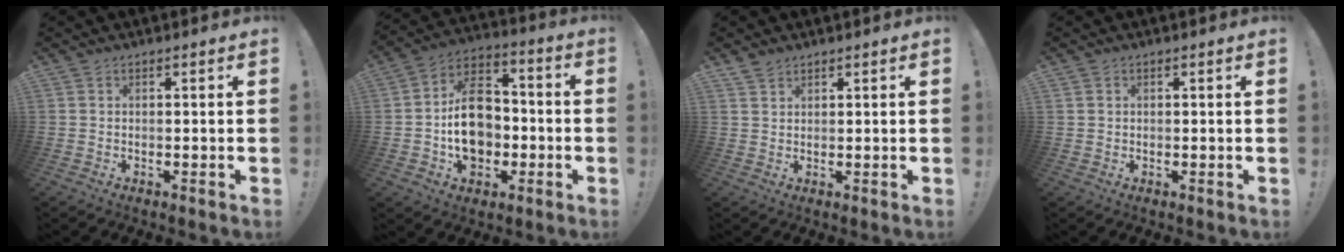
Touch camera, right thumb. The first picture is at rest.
{"total": 16.7, "force": [-2.1, 12.7, 10.6], "torque": [-0.165, 0.018, -0.034]}
{"total": 2.3, "force": [2.0, 1.0, 0.7], "torque": [-0.013, -0.010, 0.038]}
{"total": 0.8, "force": [0.3, 0.7, 0.0], "torque": [0.006, 0.000, 0.004]}